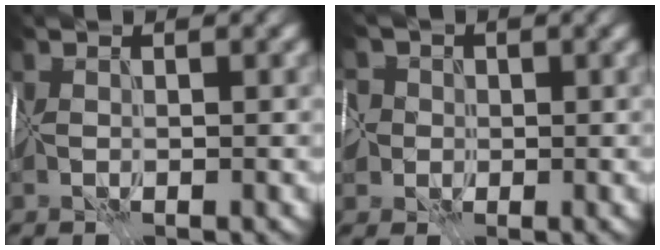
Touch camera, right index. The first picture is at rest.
{"total": 6.6, "force": [-1.3, 6.0, 2.4], "torque": [-0.044, 0.010, -0.058]}